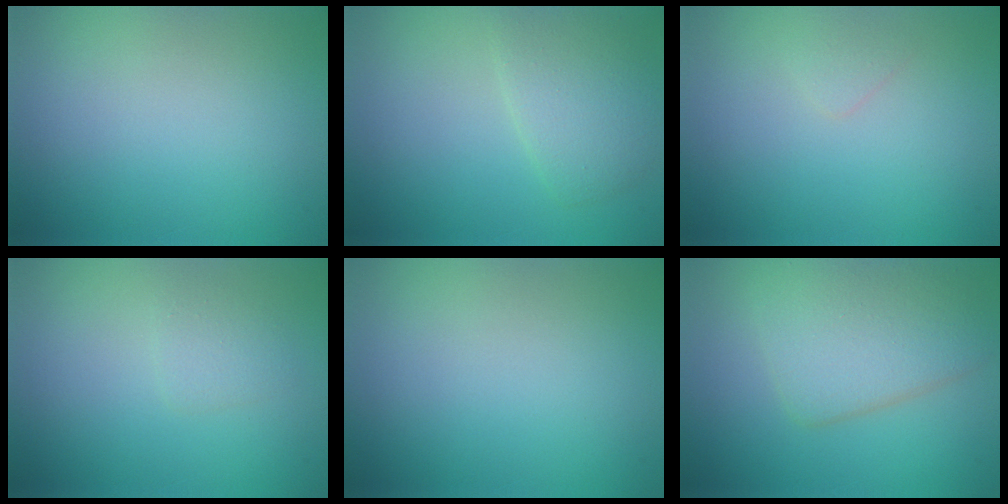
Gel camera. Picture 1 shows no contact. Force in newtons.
{"total": 3.2, "press": 3.2, "slide": 0.2}
{"total": 0.7, "press": 0.7, "slide": 0.0}
{"total": 1.2, "press": 1.2, "slide": 0.0}
{"total": 0.0}
{"total": 5.3, "press": 5.2, "slide": 0.3}